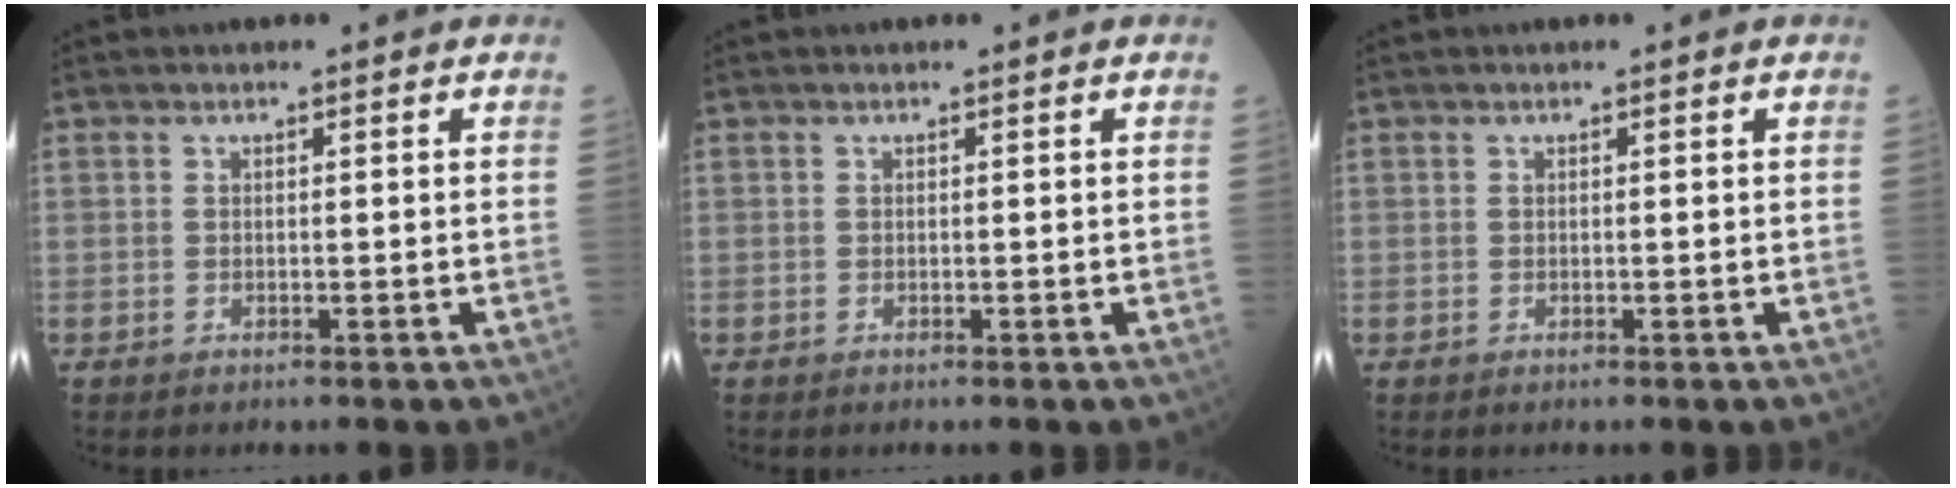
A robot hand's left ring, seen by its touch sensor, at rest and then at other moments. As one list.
[{"total": 0.0}, {"total": 0.0}]